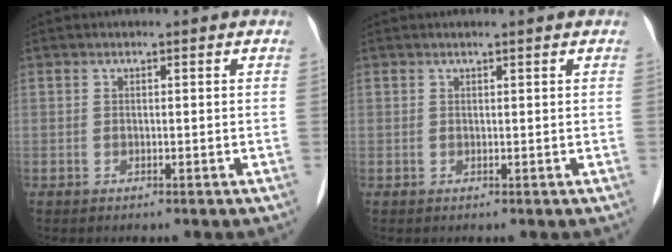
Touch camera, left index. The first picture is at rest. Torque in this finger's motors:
{"motor_torque": [-1.79, -0.34, -1.05, -0.04]}